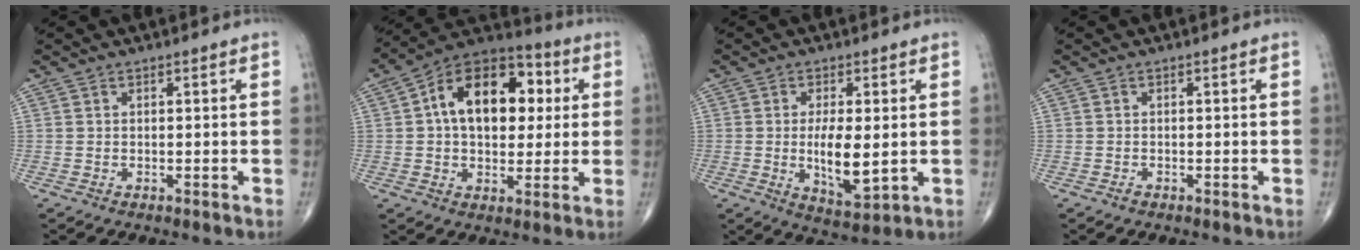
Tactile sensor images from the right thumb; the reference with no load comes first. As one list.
[{"total": 18.3, "force": [3.4, 11.4, 13.9], "torque": [-0.178, 0.021, 0.046]}, {"total": 8.9, "force": [-0.4, 3.4, 8.2], "torque": [-0.136, -0.020, 0.001]}, {"total": 0.7, "force": [-0.5, 0.4, 0.3], "torque": [-0.004, 0.001, -0.011]}]